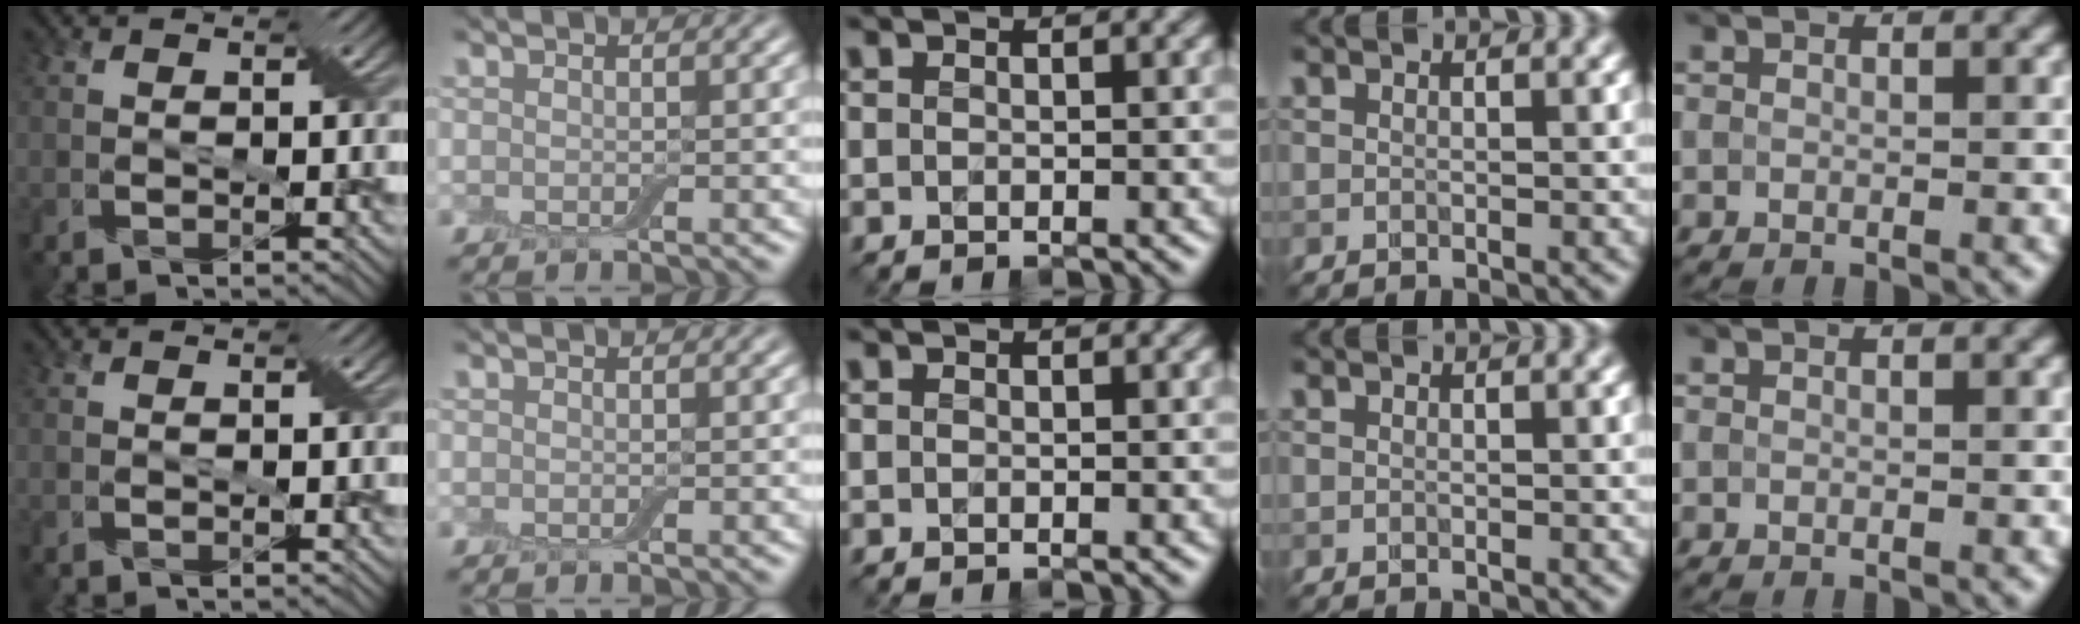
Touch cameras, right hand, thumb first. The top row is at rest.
{}